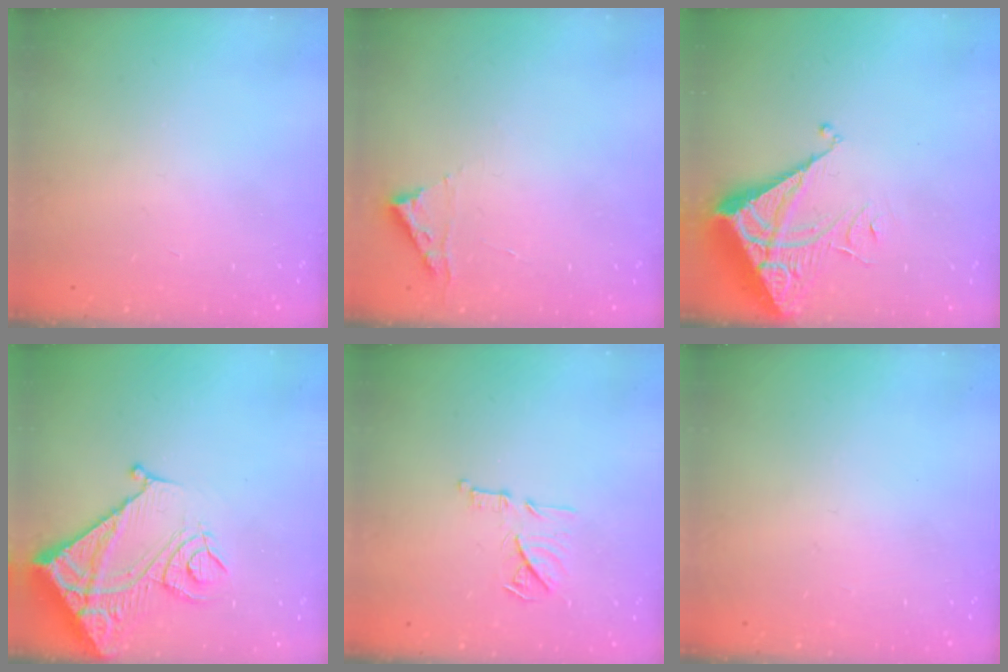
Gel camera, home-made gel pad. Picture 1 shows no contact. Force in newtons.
{"total": 2.8, "press": 2.8, "slide": 0.3}
{"total": 7.0, "press": 7.0, "slide": 0.6}
{"total": 16.5, "press": 16.4, "slide": 2.0}
{"total": 11.8, "press": 11.8, "slide": 0.7}
{"total": 0.0}